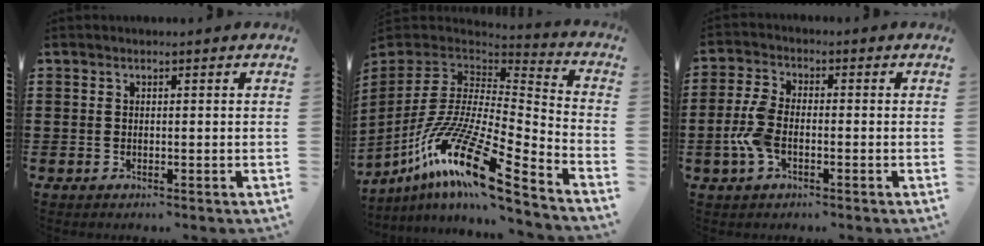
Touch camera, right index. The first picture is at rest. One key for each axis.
{"total": 18.4, "fx": -10.6, "fy": 3.9, "fz": 14.5, "tx": -0.303, "ty": 0.013, "tz": -0.203}
{"total": 6.0, "fx": -1.7, "fy": 3.1, "fz": 4.8, "tx": -0.125, "ty": -0.007, "tz": -0.041}